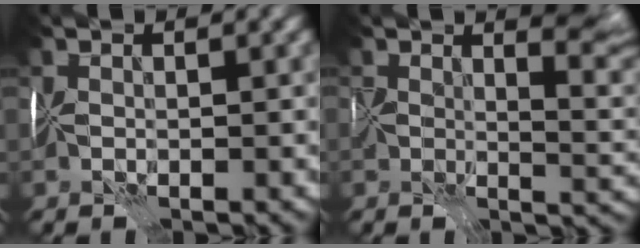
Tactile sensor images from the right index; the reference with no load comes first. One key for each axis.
{"total": 4.3, "fx": 2.5, "fy": 0.9, "fz": 3.4, "tx": -0.042, "ty": -0.009, "tz": 0.043}